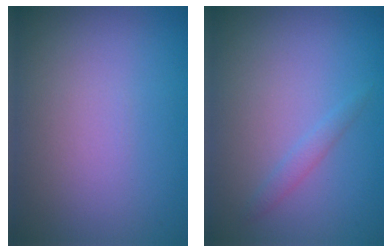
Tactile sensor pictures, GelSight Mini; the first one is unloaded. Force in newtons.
{"total": 1.0, "press": 1.0, "slide": 0.0}